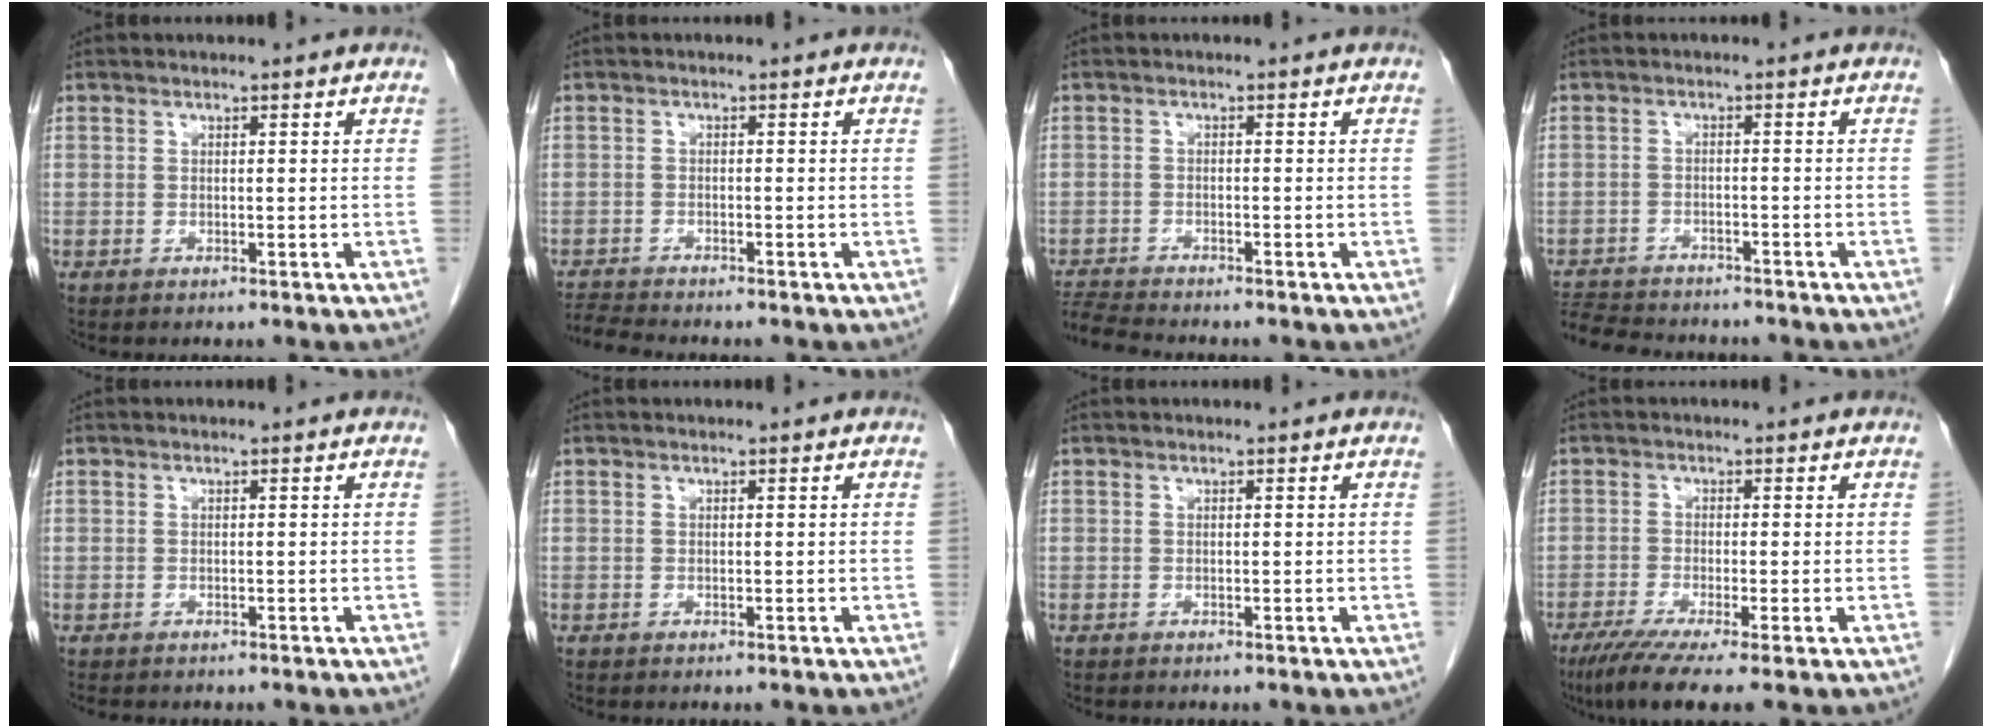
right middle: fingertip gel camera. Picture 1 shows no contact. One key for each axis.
{"total": 3.3, "fx": -3.2, "fy": -0.6, "fz": 0.3, "tx": -0.010, "ty": -0.017, "tz": -0.058}
{"total": 4.5, "fx": -4.4, "fy": -0.6, "fz": 0.6, "tx": -0.015, "ty": -0.019, "tz": -0.080}
{"total": 9.7, "fx": -8.9, "fy": 2.5, "fz": 2.9, "tx": -0.060, "ty": -0.001, "tz": -0.135}
{"total": 2.2, "fx": -1.9, "fy": 1.0, "fz": 0.8, "tx": -0.015, "ty": -0.005, "tz": -0.023}
{"total": 0.0}
{"total": 0.0}
{"total": 7.7, "fx": -5.2, "fy": 0.1, "fz": 5.7, "tx": -0.091, "ty": -0.021, "tz": -0.086}